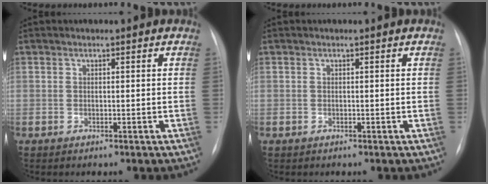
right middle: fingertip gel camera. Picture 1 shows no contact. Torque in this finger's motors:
{"motor_torque": [0.06, -0.07, 0.00, 0.00]}